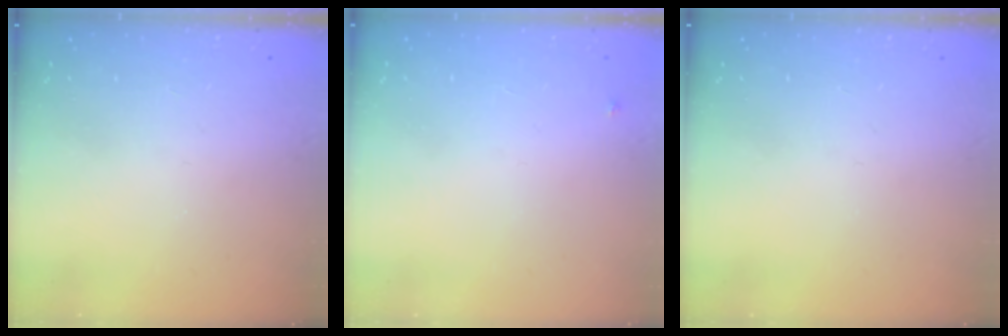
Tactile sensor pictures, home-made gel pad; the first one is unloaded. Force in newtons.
{"total": 3.1, "press": 3.1, "slide": 0.3}
{"total": 0.0}